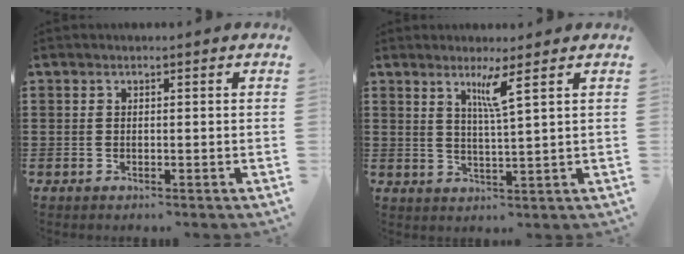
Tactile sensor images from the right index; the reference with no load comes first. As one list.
[{"total": 3.9, "force": [2.2, -0.6, 3.1], "torque": [-0.059, -0.009, 0.034]}]